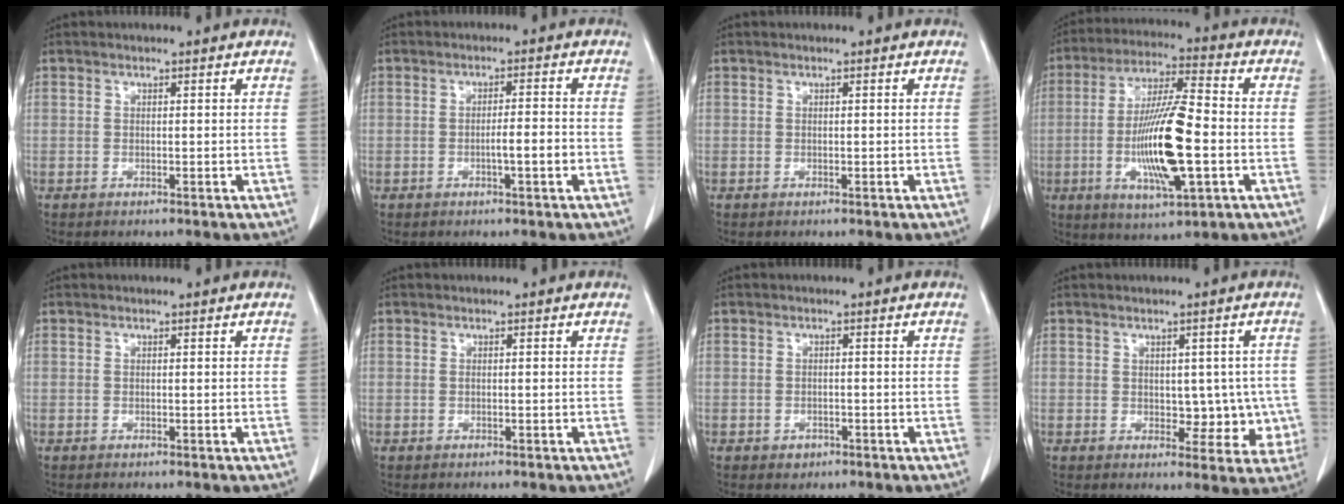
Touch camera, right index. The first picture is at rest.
{"total": 3.2, "force": [-1.0, 0.2, 3.1], "torque": [-0.049, 0.000, -0.017]}
{"total": 0.0}
{"total": 14.9, "force": [-2.9, 2.2, 14.5], "torque": [-0.277, -0.008, -0.049]}
{"total": 0.0}
{"total": 0.0}
{"total": 1.5, "force": [-0.8, 1.1, 0.5], "torque": [-0.007, 0.003, -0.007]}
{"total": 5.8, "force": [-0.1, 3.8, 4.4], "torque": [-0.031, 0.010, 0.009]}